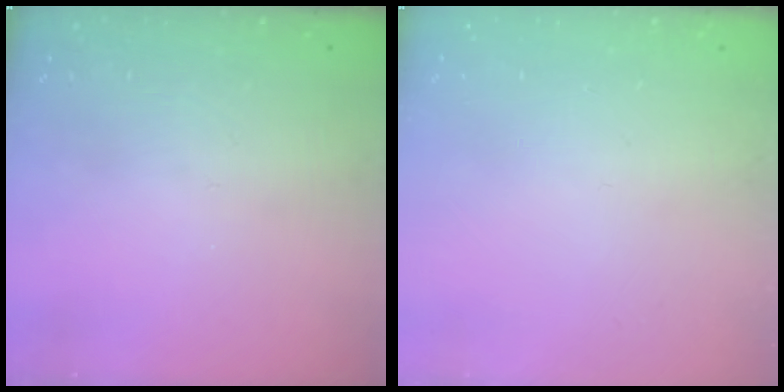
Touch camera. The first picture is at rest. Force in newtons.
{"total": 0.0}